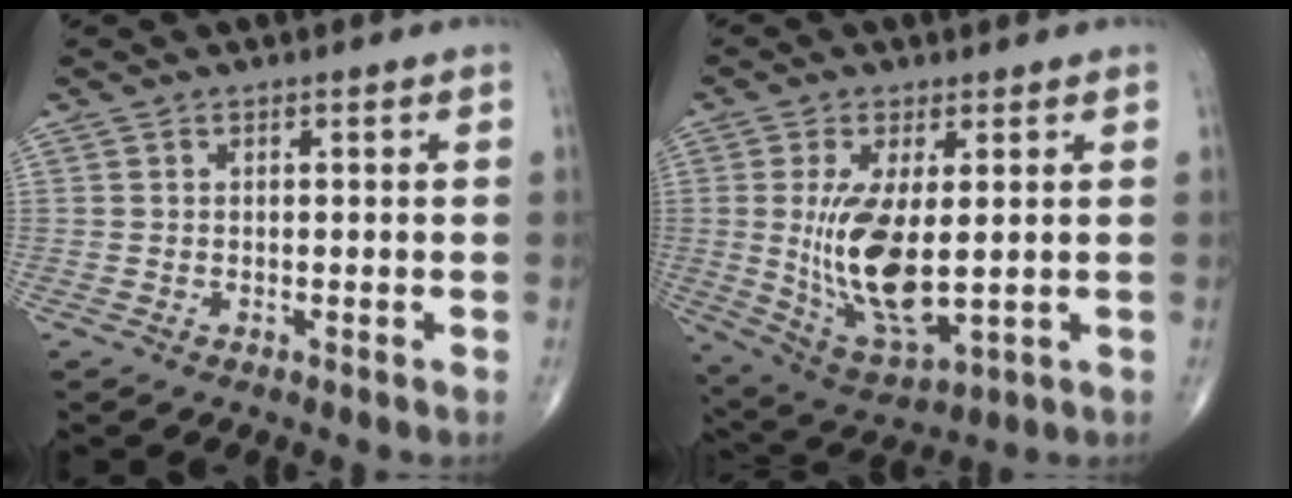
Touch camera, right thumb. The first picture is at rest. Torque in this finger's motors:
{"motor_torque": [-0.16, 0.93, 1.14, 0.97, 0.18]}